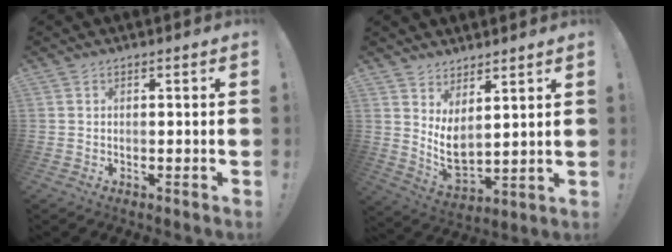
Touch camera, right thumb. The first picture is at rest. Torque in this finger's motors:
{"motor_torque": [0.24, 1.25, 0.08, -0.08, 0.25]}